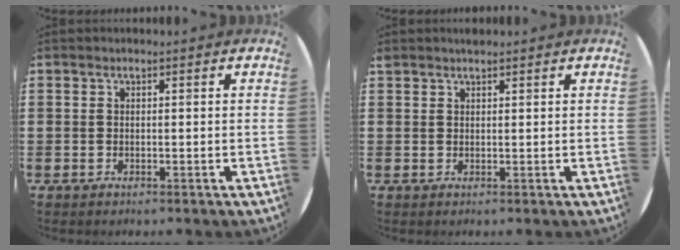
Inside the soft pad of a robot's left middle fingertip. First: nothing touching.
{"total": 0.9, "force": [0.9, 0.1, 0.0], "torque": [-0.001, 0.001, 0.017]}